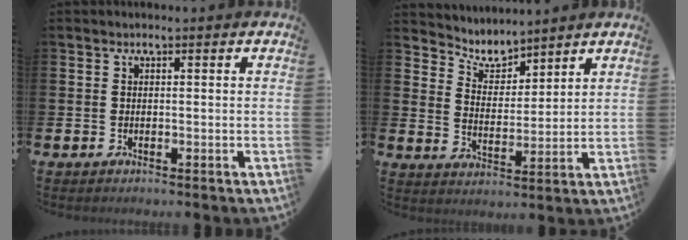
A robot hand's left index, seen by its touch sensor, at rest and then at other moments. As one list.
[{"total": 5.0, "force": [4.8, 1.4, 0.5], "torque": [-0.033, -0.030, 0.084]}]